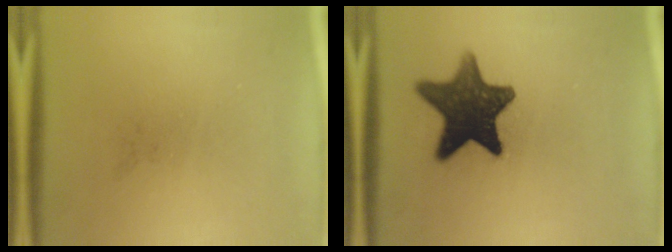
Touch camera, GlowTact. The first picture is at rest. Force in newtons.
{"total": 13.1}